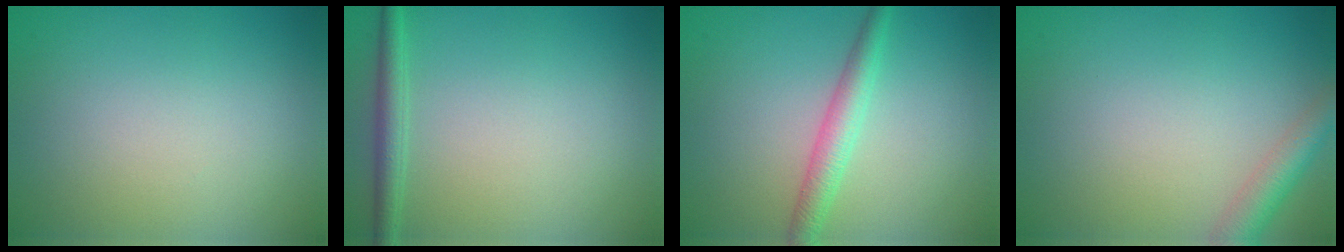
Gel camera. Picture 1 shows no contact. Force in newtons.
{"total": 2.0, "press": 2.0, "slide": 0.1}
{"total": 2.6, "press": 2.6, "slide": 0.0}
{"total": 2.9, "press": 2.9, "slide": 0.2}